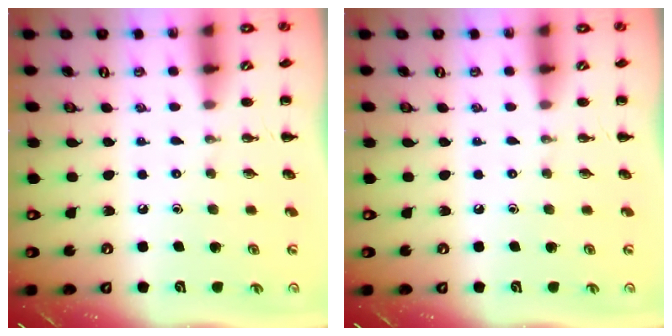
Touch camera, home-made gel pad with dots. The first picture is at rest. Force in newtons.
{"total": 0.0}